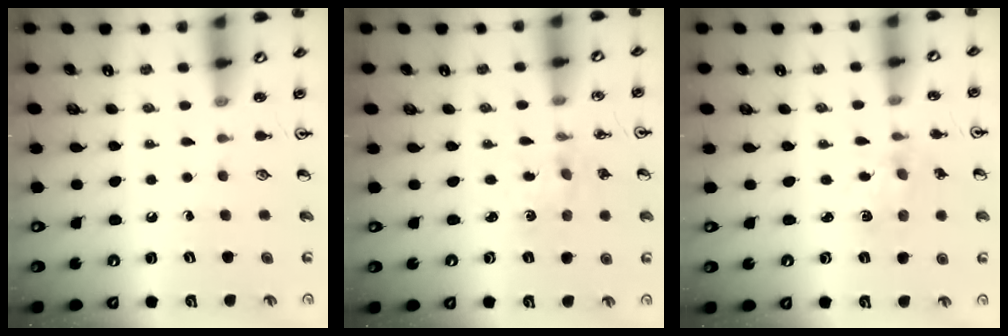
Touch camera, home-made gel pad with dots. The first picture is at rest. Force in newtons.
{"total": 1.2, "press": 1.2, "slide": 0.2}
{"total": 2.1, "press": 2.1, "slide": 0.3}